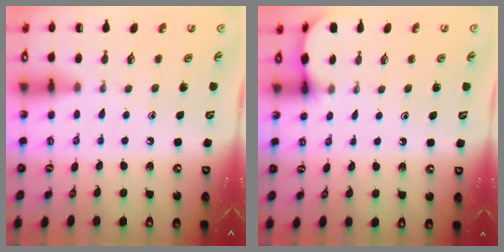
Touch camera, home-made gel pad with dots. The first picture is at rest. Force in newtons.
{"total": 2.9, "press": 2.9, "slide": 0.3}